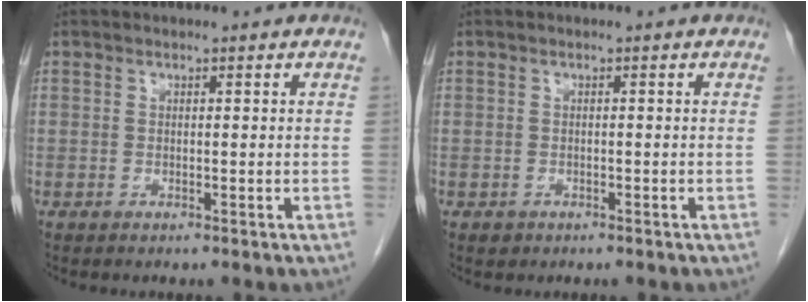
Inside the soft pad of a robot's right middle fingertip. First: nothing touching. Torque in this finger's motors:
{"motor_torque": [0.45, -0.05, 0.01, 0.01]}